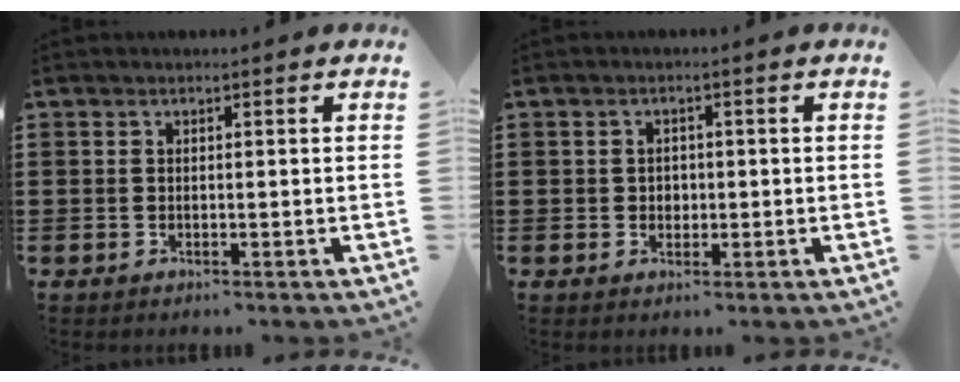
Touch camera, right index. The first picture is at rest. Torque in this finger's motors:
{"motor_torque": [1.30, -0.23, 0.13, 0.01]}